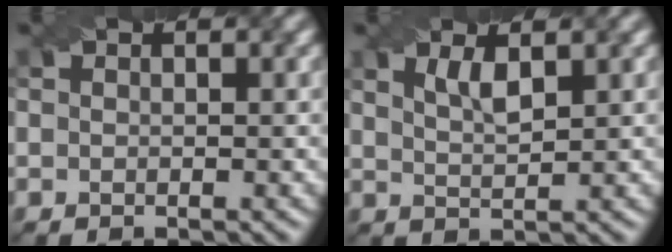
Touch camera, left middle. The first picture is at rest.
{"total": 2.2, "force": [1.2, 0.6, 1.7], "torque": [-0.033, -0.002, 0.026]}